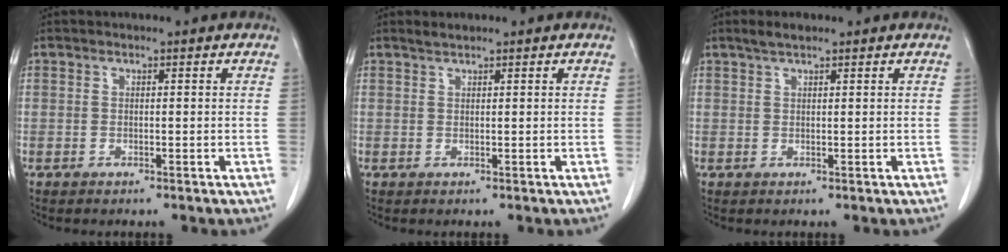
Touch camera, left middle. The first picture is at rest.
{"total": 1.0, "force": [0.9, 0.0, 0.3], "torque": [-0.010, 0.003, 0.021]}
{"total": 2.0, "force": [1.6, 0.4, 1.2], "torque": [-0.027, 0.009, 0.031]}